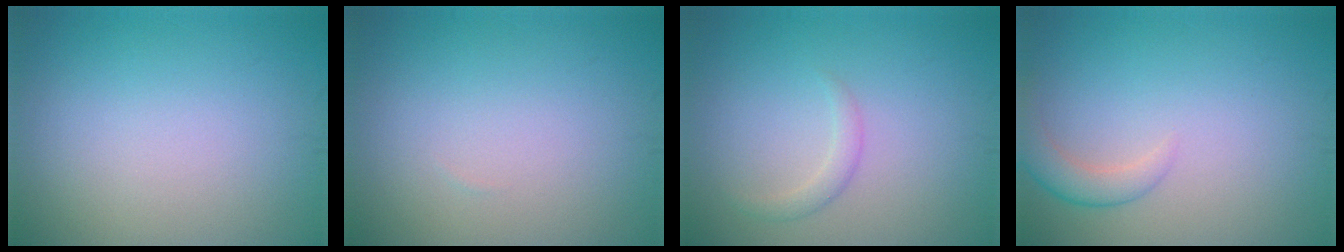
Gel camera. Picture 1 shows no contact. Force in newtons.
{"total": 0.0}
{"total": 1.3, "press": 1.3, "slide": 0.1}
{"total": 2.6, "press": 2.6, "slide": 0.2}